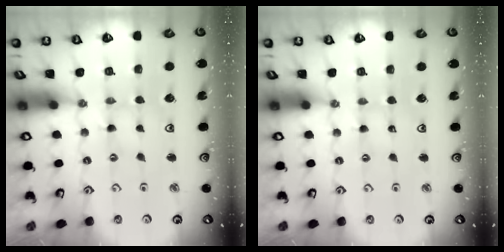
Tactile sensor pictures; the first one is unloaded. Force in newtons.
{"total": 1.0, "press": 1.0, "slide": 0.2}